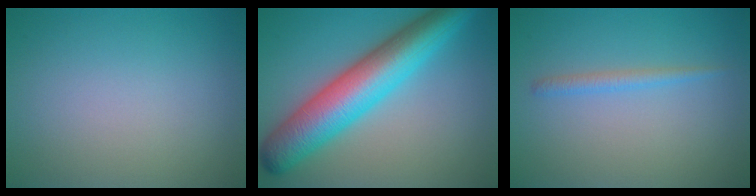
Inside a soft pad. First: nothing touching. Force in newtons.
{"total": 9.6, "press": 9.6, "slide": 0.1}
{"total": 1.3, "press": 1.3, "slide": 0.0}